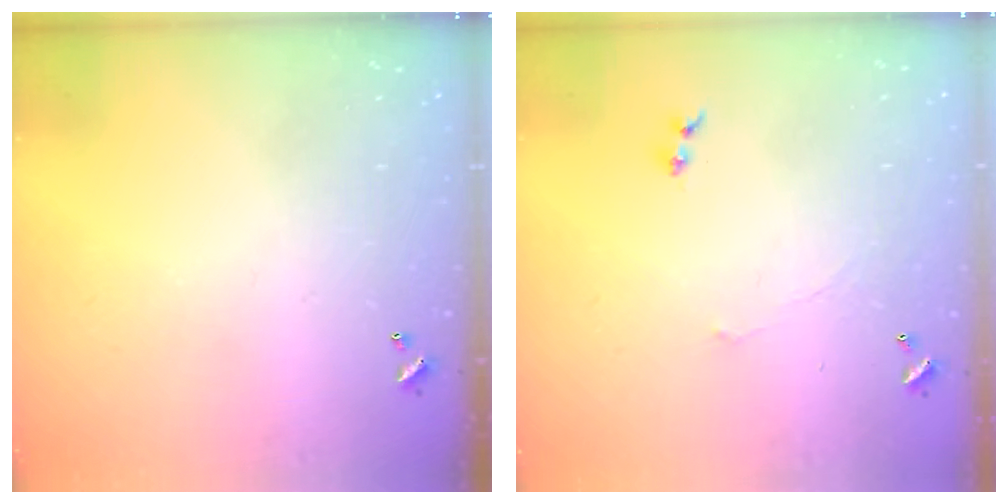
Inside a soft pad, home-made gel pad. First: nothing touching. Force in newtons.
{"total": 0.7, "press": 0.1, "slide": 0.7}